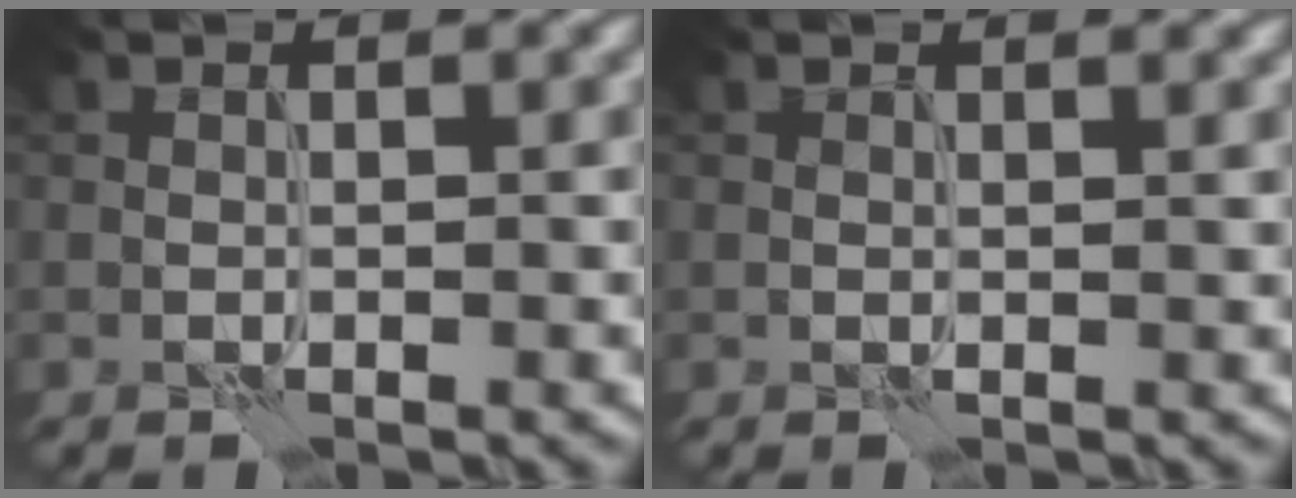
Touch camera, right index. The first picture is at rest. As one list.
[{"total": 1.6, "force": [1.1, 0.7, 1.0], "torque": [-0.003, 0.004, 0.006]}]